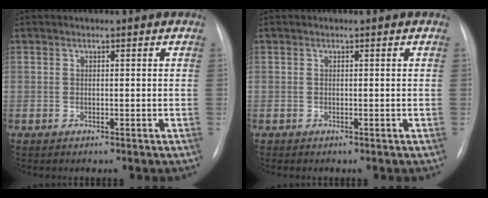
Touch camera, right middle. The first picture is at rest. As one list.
[{"total": 0.0}]